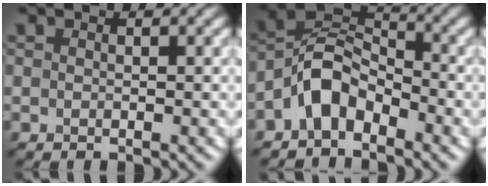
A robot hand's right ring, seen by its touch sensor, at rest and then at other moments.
{"total": 4.8, "force": [-2.9, 2.7, 2.7], "torque": [-0.045, 0.015, -0.065]}